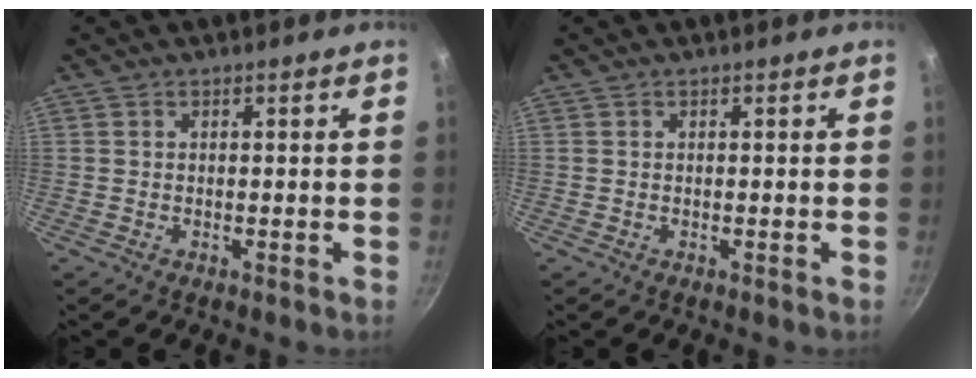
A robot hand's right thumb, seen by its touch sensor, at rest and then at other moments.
{"total": 0.0}